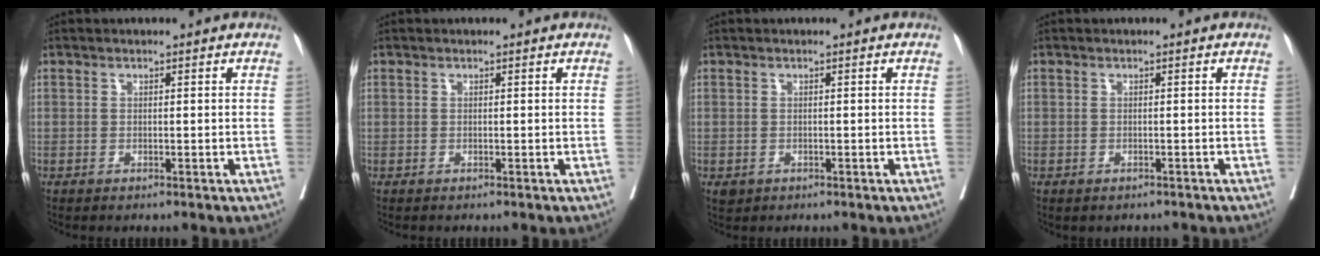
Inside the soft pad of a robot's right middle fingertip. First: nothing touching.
{"total": 0.0}
{"total": 1.0, "force": [-0.4, 0.9, 0.4], "torque": [-0.006, 0.002, 0.001]}
{"total": 1.4, "force": [-1.2, 0.7, 0.2], "torque": [-0.006, -0.001, -0.015]}